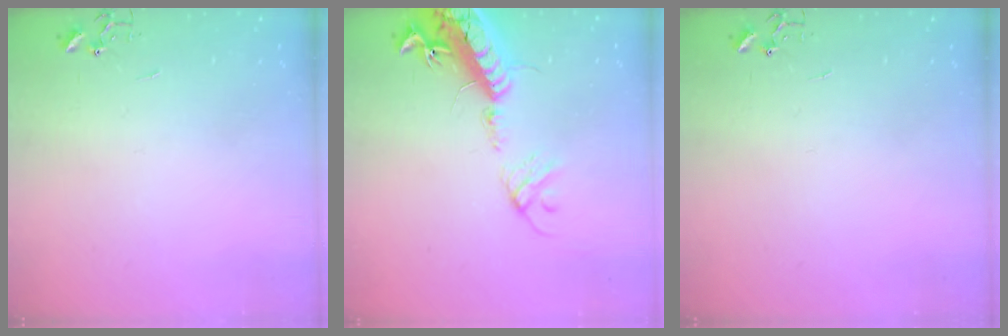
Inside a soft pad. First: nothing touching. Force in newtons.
{"total": 22.7, "press": 22.1, "slide": 4.9}
{"total": 0.0}